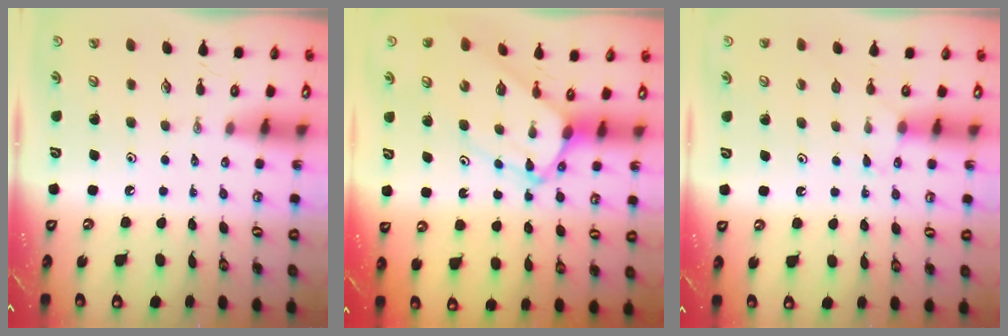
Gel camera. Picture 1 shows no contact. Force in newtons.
{"total": 7.6, "press": 7.5, "slide": 0.8}
{"total": 6.0, "press": 6.0, "slide": 0.5}